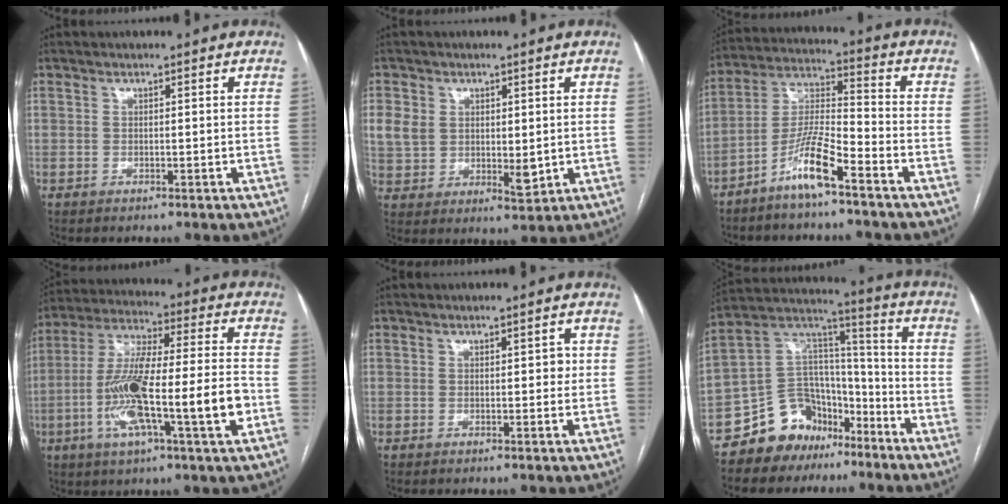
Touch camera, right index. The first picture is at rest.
{"total": 7.7, "force": [1.9, 5.6, 5.0], "torque": [-0.091, -0.001, 0.048]}
{"total": 9.1, "force": [-5.9, 0.8, 6.8], "torque": [-0.145, -0.005, -0.119]}
{"total": 18.3, "force": [-4.9, 1.7, 17.6], "torque": [-0.323, 0.003, -0.082]}
{"total": 1.2, "force": [0.2, 0.7, 0.9], "torque": [-0.008, 0.007, 0.002]}
{"total": 13.7, "force": [-9.7, 9.1, 3.1], "torque": [-0.056, 0.090, -0.168]}